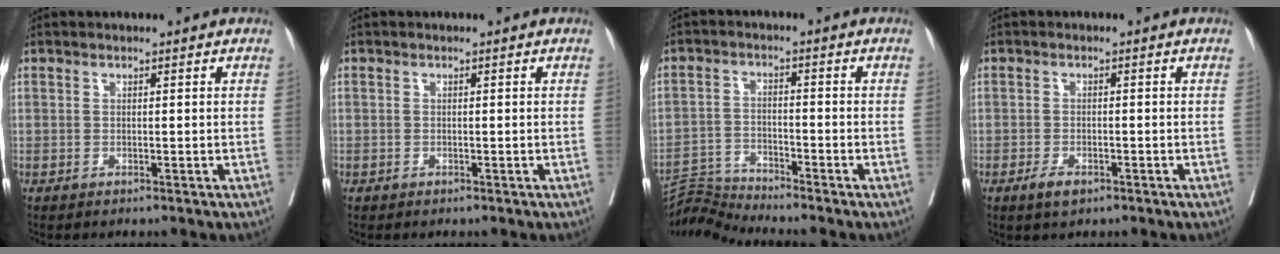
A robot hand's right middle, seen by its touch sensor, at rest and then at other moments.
{"total": 0.5, "force": [-0.3, 0.5, -0.1], "torque": [-0.004, 0.005, -0.008]}
{"total": 5.4, "force": [-4.9, -2.0, -0.9], "torque": [0.002, -0.014, -0.094]}
{"total": 2.5, "force": [-1.6, 0.9, 1.8], "torque": [-0.039, -0.002, -0.026]}